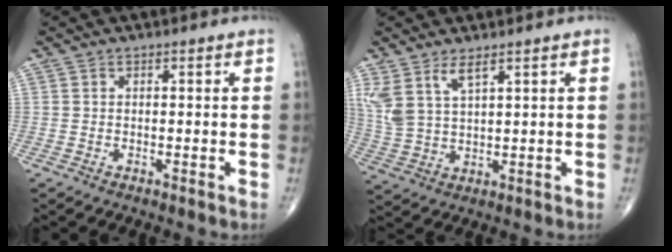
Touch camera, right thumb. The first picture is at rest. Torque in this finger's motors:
{"motor_torque": [-0.29, 0.51, 1.00, 0.53, 0.04]}